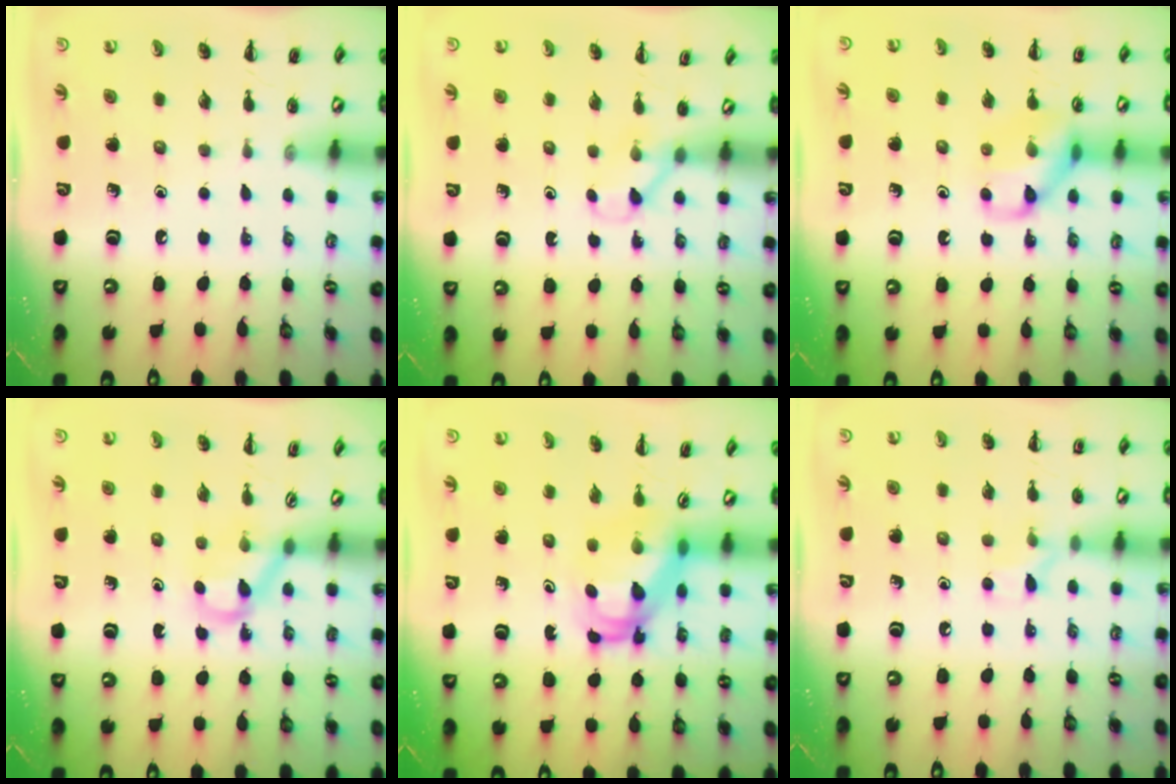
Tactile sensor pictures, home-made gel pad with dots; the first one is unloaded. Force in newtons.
{"total": 2.8, "press": 2.6, "slide": 1.0}
{"total": 11.0, "press": 11.0, "slide": 1.4}
{"total": 3.3, "press": 3.0, "slide": 1.3}
{"total": 5.0, "press": 4.9, "slide": 0.8}
{"total": 5.8, "press": 5.5, "slide": 1.8}